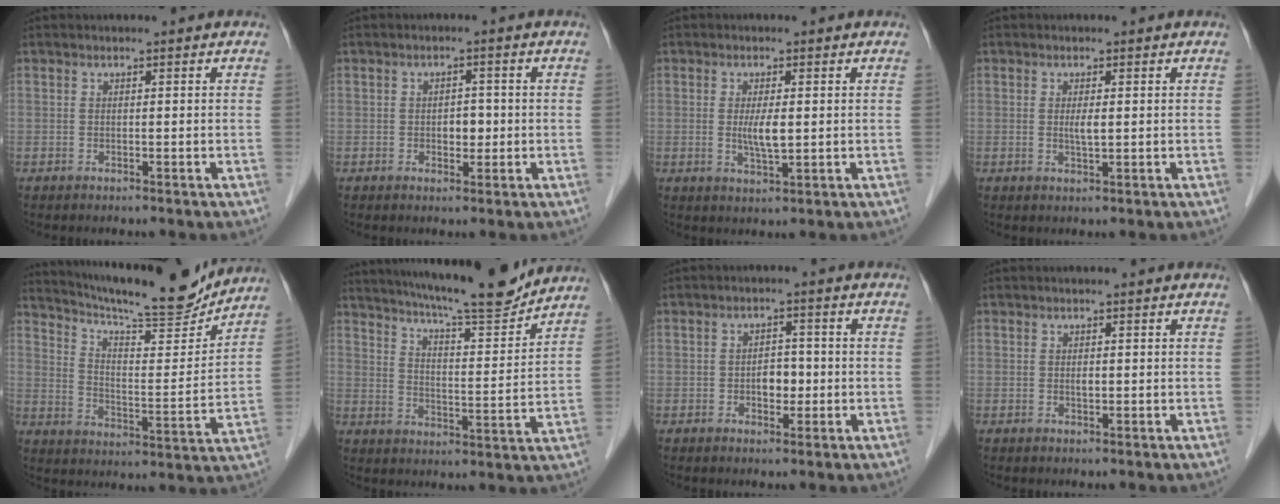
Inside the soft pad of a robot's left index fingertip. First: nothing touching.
{"total": 2.5, "force": [-0.3, 1.6, 1.9], "torque": [-0.025, 0.004, -0.001]}
{"total": 3.5, "force": [0.2, 0.7, 3.4], "torque": [-0.067, -0.005, 0.004]}
{"total": 1.7, "force": [0.2, 0.3, 1.6], "torque": [-0.034, -0.001, 0.004]}
{"total": 18.4, "force": [17.0, 1.4, 6.9], "torque": [-0.120, -0.022, 0.251]}
{"total": 15.9, "force": [14.4, 0.7, 6.7], "torque": [-0.109, -0.010, 0.209]}
{"total": 3.2, "force": [-0.7, 2.0, 2.4], "torque": [-0.034, 0.008, -0.008]}
{"total": 0.7, "force": [0.1, 0.3, 0.6], "torque": [-0.010, 0.001, 0.000]}